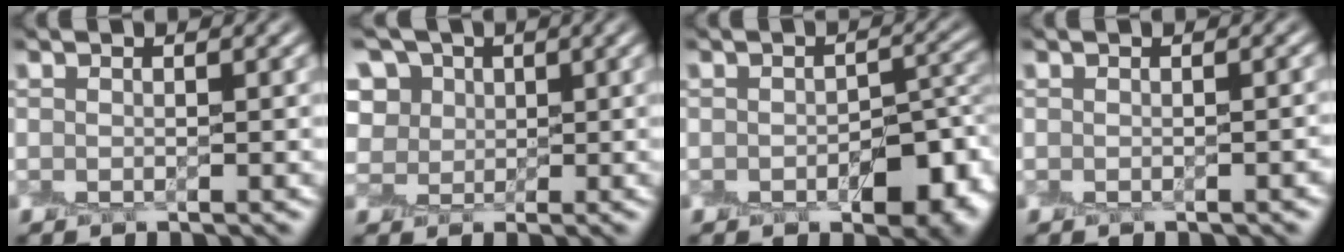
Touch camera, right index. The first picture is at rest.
{"total": 9.1, "force": [5.6, 6.2, 3.5], "torque": [-0.062, 0.031, 0.064]}
{"total": 6.2, "force": [-2.8, 3.4, 4.4], "torque": [-0.048, -0.006, -0.035]}
{"total": 1.3, "force": [-0.9, 0.3, 0.8], "torque": [-0.008, -0.004, -0.013]}